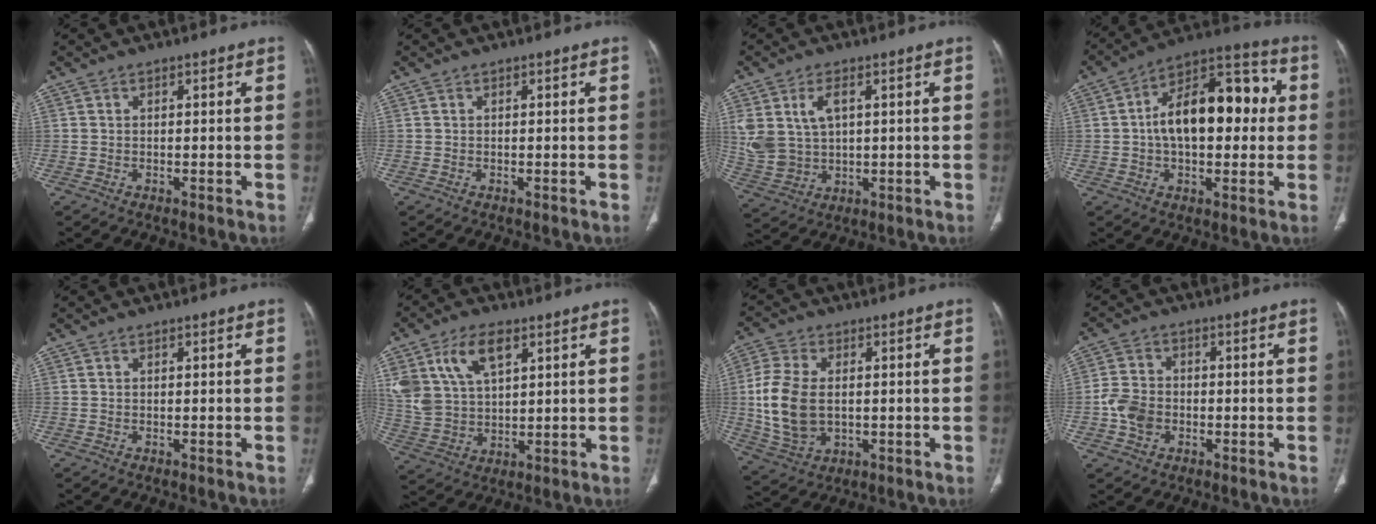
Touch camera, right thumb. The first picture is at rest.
{"total": 0.0}
{"total": 9.7, "force": [2.8, 6.2, 6.9], "torque": [-0.145, -0.005, 0.071]}
{"total": 19.2, "force": [1.7, 10.6, 15.9], "torque": [-0.218, 0.041, 0.019]}
{"total": 0.0}
{"total": 13.2, "force": [6.1, 7.4, 9.0], "torque": [-0.174, -0.012, 0.129]}
{"total": 12.7, "force": [0.0, 8.3, 9.6], "torque": [-0.205, -0.001, 0.011]}
{"total": 6.2, "force": [-1.6, 4.9, 3.5], "torque": [-0.058, 0.012, -0.033]}